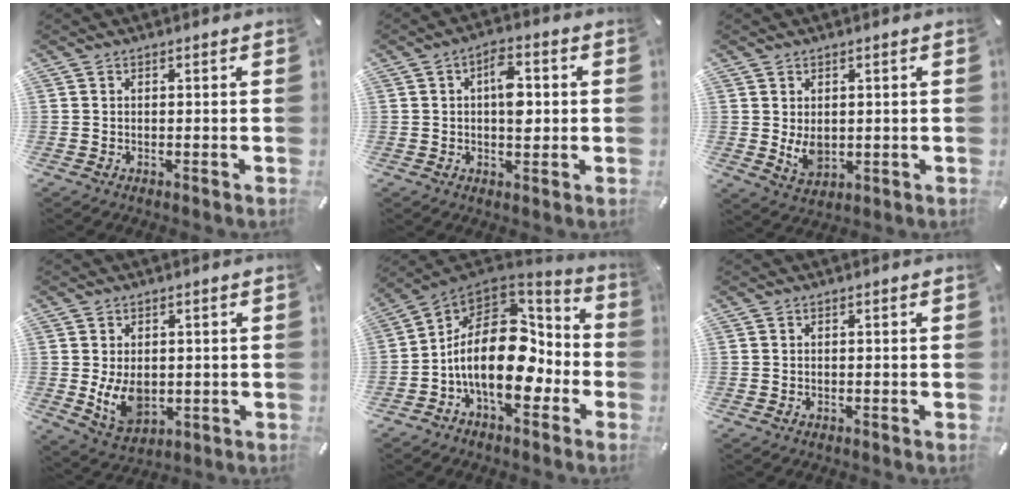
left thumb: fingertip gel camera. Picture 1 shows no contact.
{"total": 7.4, "force": [0.8, 4.2, 6.1], "torque": [-0.084, -0.004, 0.005]}
{"total": 5.2, "force": [0.3, 3.9, 3.4], "torque": [-0.059, -0.006, 0.006]}
{"total": 8.2, "force": [-0.3, 6.1, 5.6], "torque": [-0.105, -0.005, -0.006]}
{"total": 19.7, "force": [-3.1, 12.0, 15.3], "torque": [-0.268, -0.013, -0.050]}
{"total": 0.0}